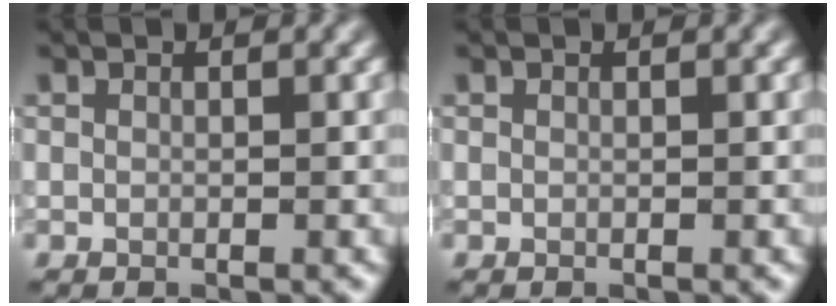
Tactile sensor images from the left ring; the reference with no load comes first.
{"total": 0.0}